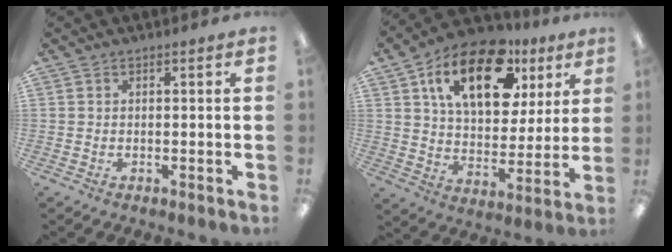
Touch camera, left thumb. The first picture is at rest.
{"total": 20.3, "force": [10.8, 10.8, 13.4], "torque": [-0.218, -0.032, 0.187]}